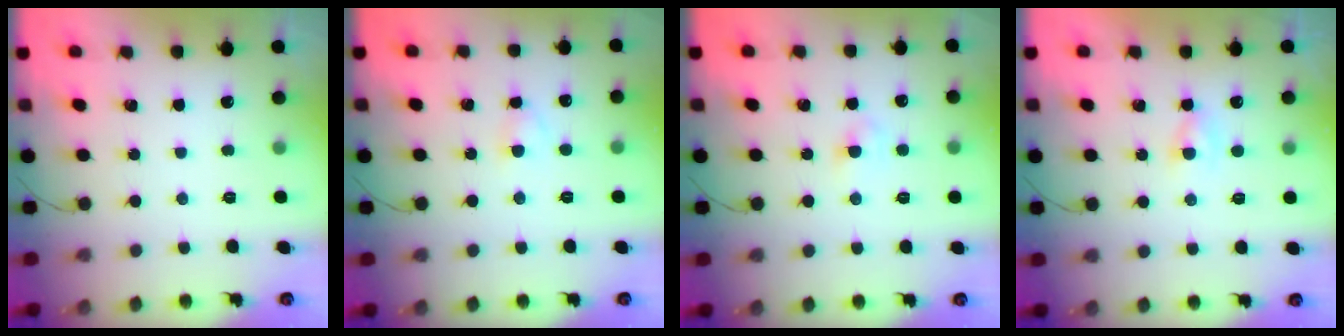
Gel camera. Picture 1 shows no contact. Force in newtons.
{"total": 2.4, "press": 2.2, "slide": 1.1}
{"total": 3.0, "press": 2.9, "slide": 0.9}
{"total": 2.2, "press": 2.2, "slide": 0.5}